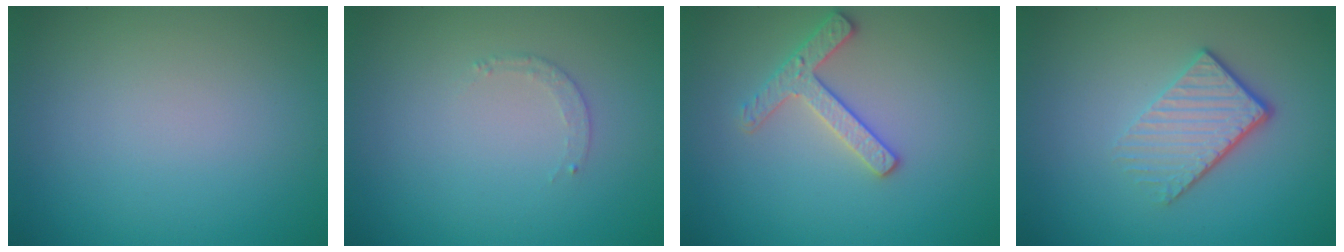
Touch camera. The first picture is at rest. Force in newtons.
{"total": 0.6, "press": 0.5, "slide": 0.3}
{"total": 2.5, "press": 2.4, "slide": 0.4}
{"total": 4.1, "press": 2.8, "slide": 3.0}